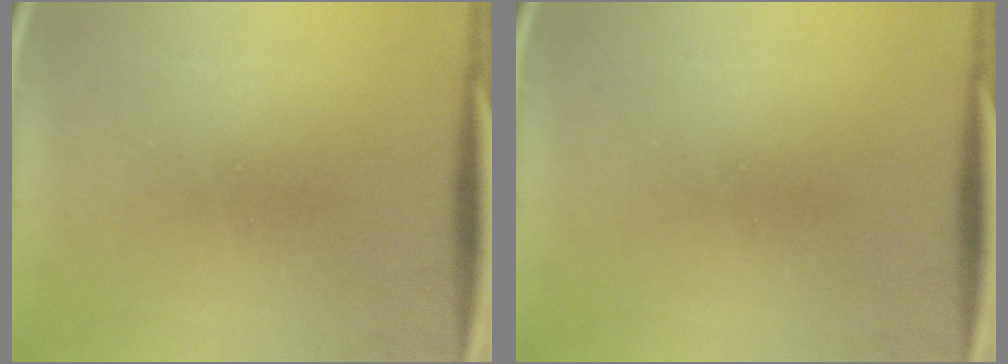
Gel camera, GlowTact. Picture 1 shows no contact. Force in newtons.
{"total": 0.0}